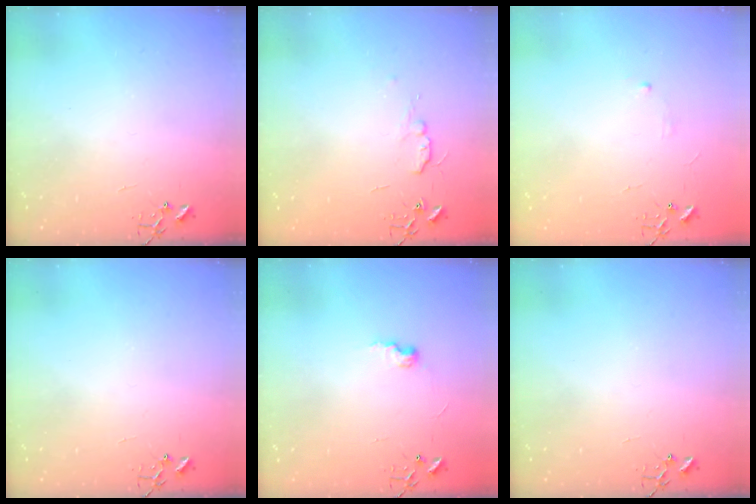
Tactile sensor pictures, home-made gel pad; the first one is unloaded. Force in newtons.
{"total": 5.6, "press": 5.5, "slide": 0.7}
{"total": 2.9, "press": 2.8, "slide": 0.5}
{"total": 0.0}
{"total": 7.0, "press": 7.0, "slide": 0.6}
{"total": 0.0}